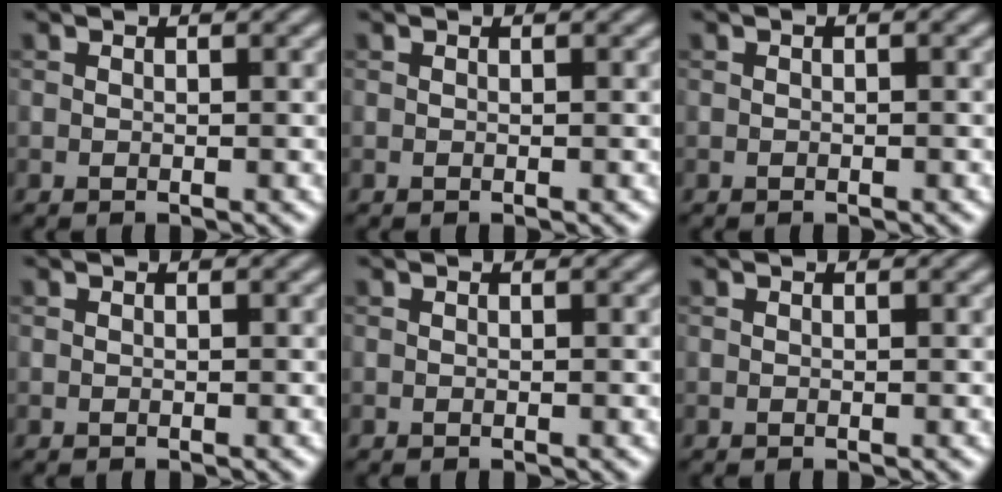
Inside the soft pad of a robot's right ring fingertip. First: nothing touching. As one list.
[{"total": 0.0}, {"total": 0.0}, {"total": 0.0}, {"total": 0.0}, {"total": 0.0}]